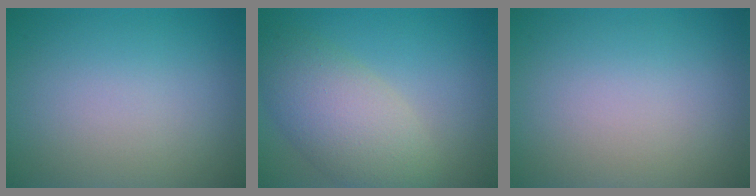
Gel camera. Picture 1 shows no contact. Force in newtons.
{"total": 6.4, "press": 6.4, "slide": 0.6}
{"total": 0.0}